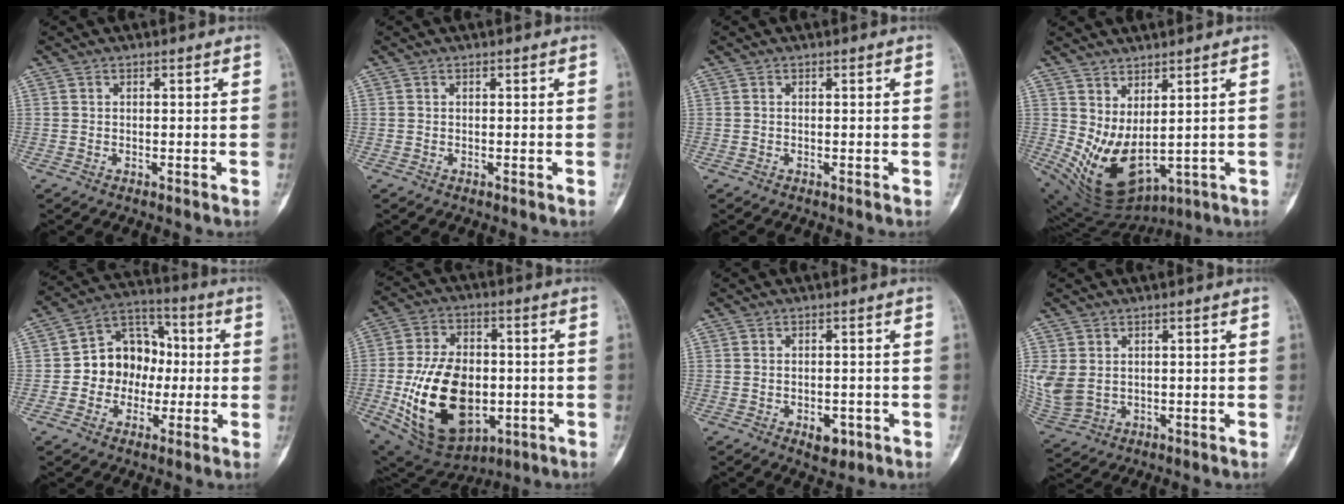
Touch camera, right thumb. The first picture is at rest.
{"total": 0.0}
{"total": 0.0}
{"total": 12.0, "force": [1.0, 6.1, 10.3], "torque": [-0.172, -0.030, 0.052]}
{"total": 12.4, "force": [-0.7, 10.3, 6.9], "torque": [-0.062, 0.037, -0.020]}
{"total": 22.1, "force": [-3.7, 14.1, 16.6], "torque": [-0.263, 0.003, -0.037]}
{"total": 3.8, "force": [-1.5, 2.4, 2.6], "torque": [-0.024, 0.008, -0.013]}
{"total": 8.5, "force": [0.8, 6.4, 5.4], "torque": [-0.133, -0.004, 0.035]}